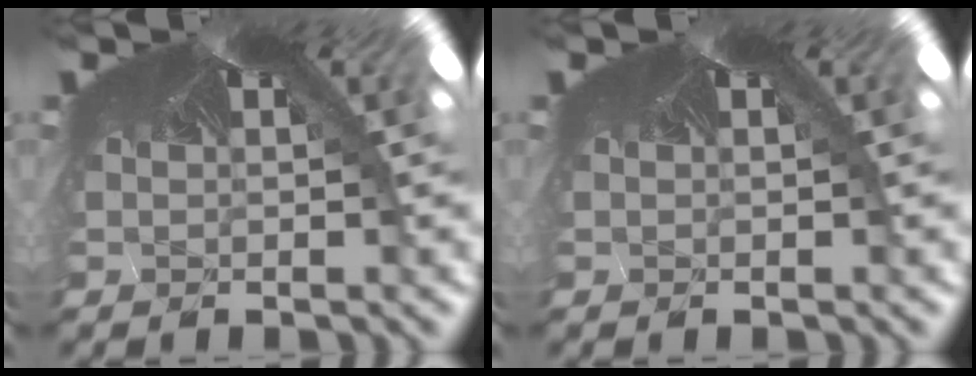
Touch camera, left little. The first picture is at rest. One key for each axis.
{"total": 0.0}